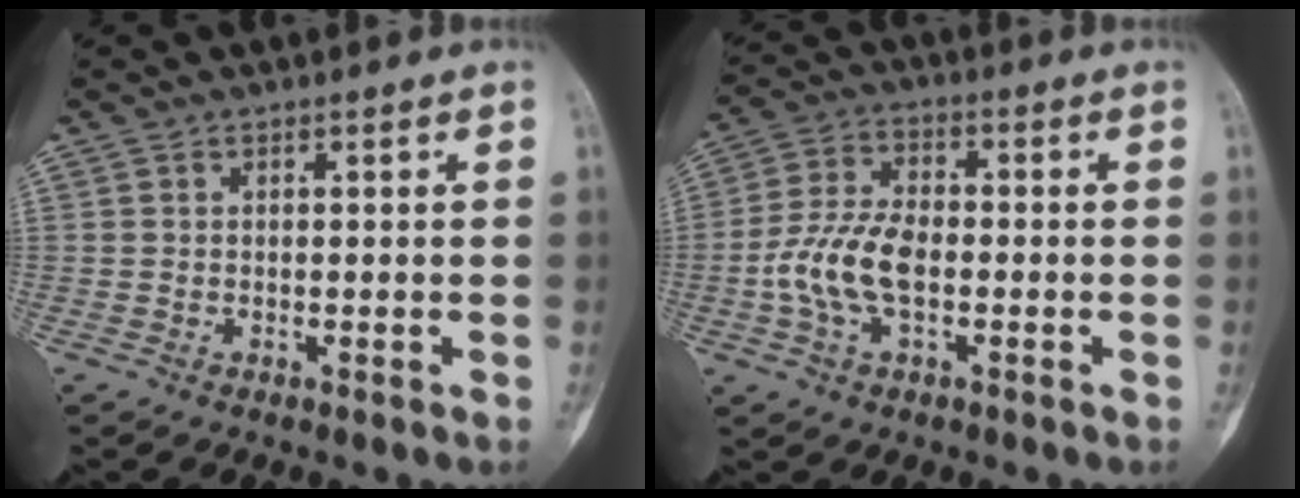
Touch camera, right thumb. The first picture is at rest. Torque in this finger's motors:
{"motor_torque": [1.48, 1.20, 0.61, -0.56, 0.15]}